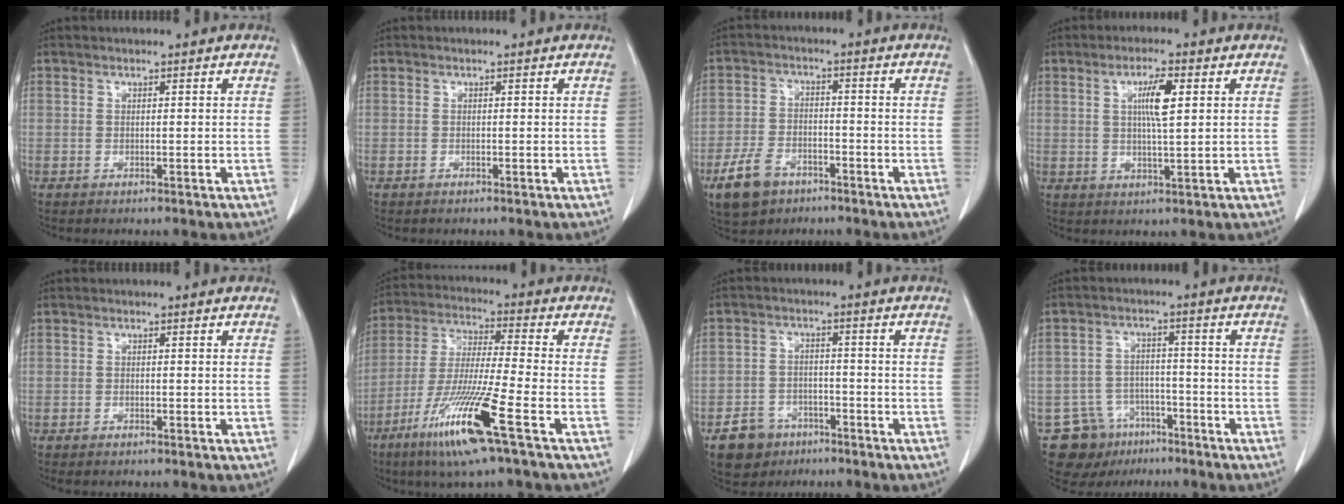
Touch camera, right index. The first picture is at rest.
{"total": 0.0}
{"total": 7.3, "force": [-4.5, 4.5, 3.6], "torque": [-0.083, 0.001, -0.077]}
{"total": 5.4, "force": [1.5, 0.6, 5.2], "torque": [-0.094, -0.001, 0.027]}
{"total": 0.8, "force": [-0.7, 0.1, 0.4], "torque": [-0.012, -0.002, -0.008]}
{"total": 14.6, "force": [-7.4, -0.8, 12.5], "torque": [-0.259, -0.035, -0.140]}
{"total": 6.1, "force": [-3.7, 4.6, 1.2], "torque": [-0.028, 0.009, -0.058]}
{"total": 9.0, "force": [-5.8, 6.7, 1.3], "torque": [-0.026, 0.021, -0.086]}